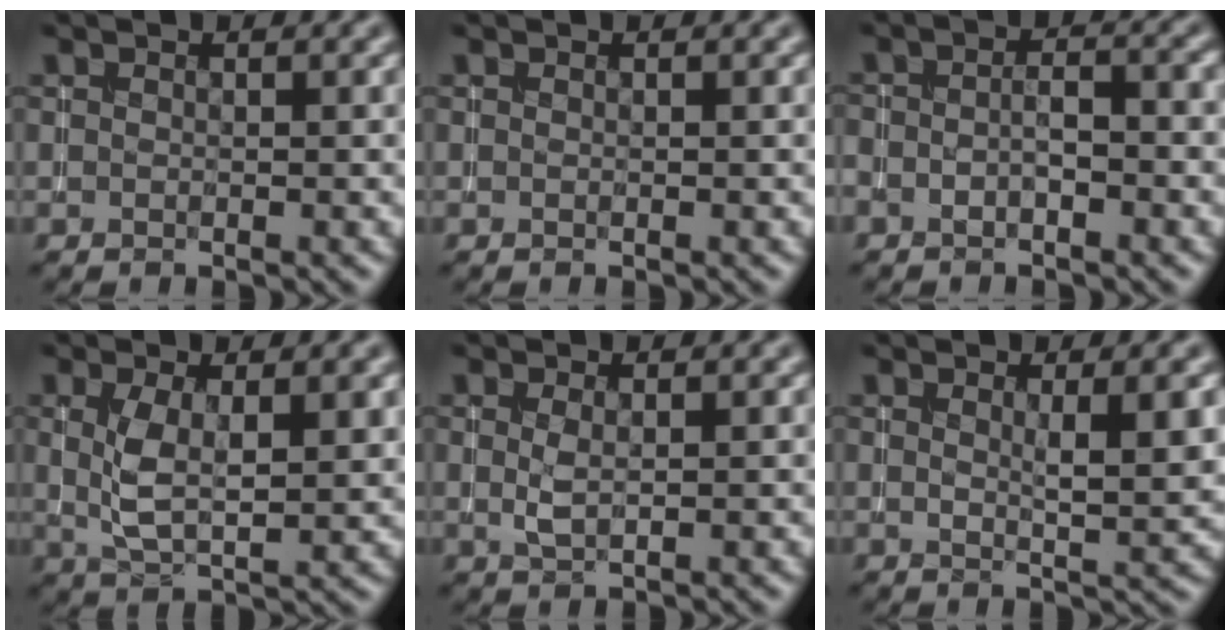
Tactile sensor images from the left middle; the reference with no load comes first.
{"total": 0.0}
{"total": 2.2, "force": [-1.0, 0.8, 1.8], "torque": [-0.031, 0.003, -0.020]}
{"total": 4.2, "force": [0.8, 1.6, 3.9], "torque": [-0.086, -0.003, 0.020]}
{"total": 1.1, "force": [0.3, 0.4, 1.0], "torque": [-0.025, -0.001, 0.006]}
{"total": 3.5, "force": [0.8, 0.7, 3.3], "torque": [-0.043, -0.004, 0.013]}